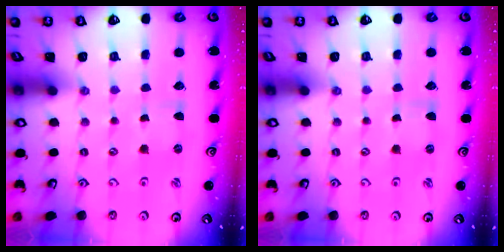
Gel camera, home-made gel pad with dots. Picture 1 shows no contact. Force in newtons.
{"total": 0.0}